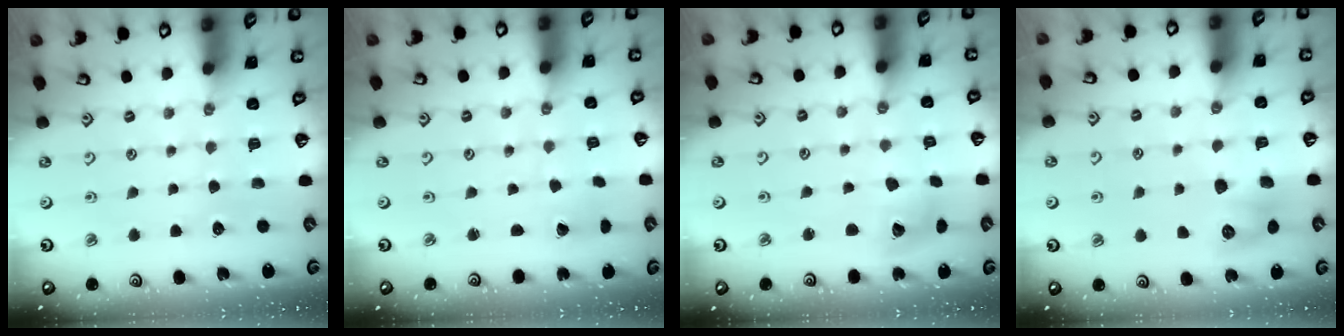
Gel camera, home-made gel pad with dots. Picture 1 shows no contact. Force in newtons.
{"total": 1.2, "press": 1.2, "slide": 0.1}
{"total": 7.6, "press": 7.5, "slide": 1.3}
{"total": 8.6, "press": 8.6, "slide": 0.5}